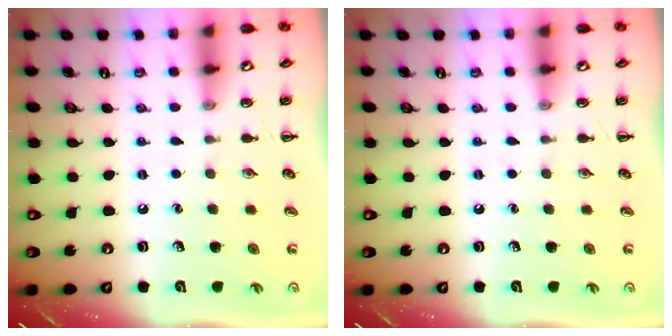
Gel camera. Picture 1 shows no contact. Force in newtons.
{"total": 0.0}